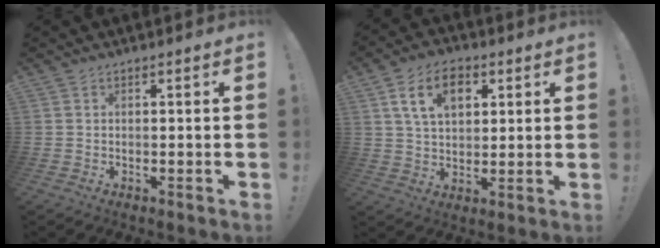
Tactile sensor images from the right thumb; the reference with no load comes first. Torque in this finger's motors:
{"motor_torque": [0.31, 0.31, 0.39, -0.02, 0.31]}